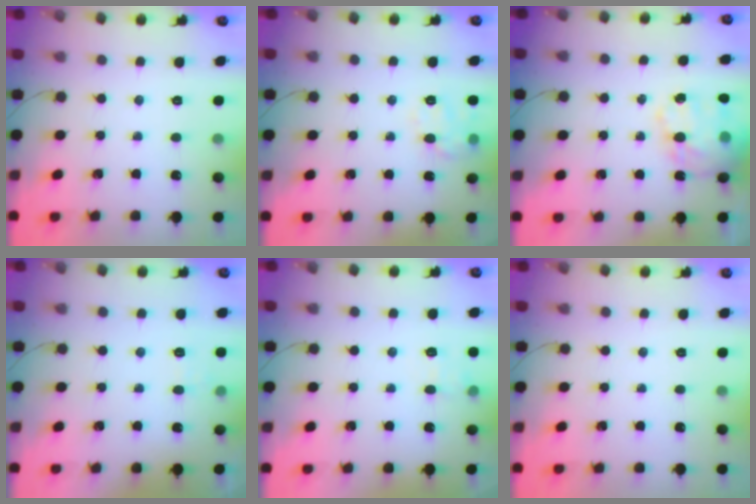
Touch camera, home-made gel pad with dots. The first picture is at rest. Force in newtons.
{"total": 9.3, "press": 9.3, "slide": 0.1}
{"total": 19.9, "press": 19.4, "slide": 4.2}
{"total": 2.8, "press": 2.5, "slide": 1.3}
{"total": 6.5, "press": 6.2, "slide": 1.8}
{"total": 0.0}